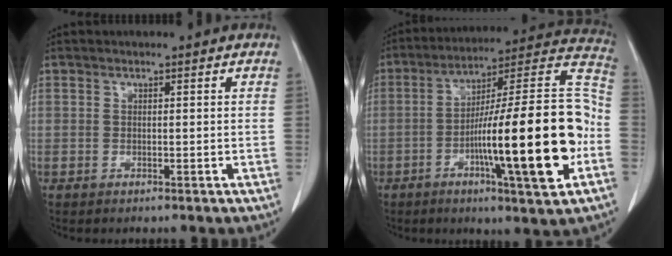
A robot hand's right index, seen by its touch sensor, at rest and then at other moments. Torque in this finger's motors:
{"motor_torque": [1.38, -0.25, 0.69, 0.16]}